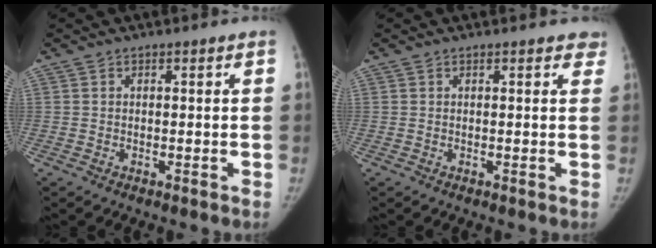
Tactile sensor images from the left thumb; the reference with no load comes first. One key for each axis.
{"total": 2.0, "fx": 1.6, "fy": 1.1, "fz": 0.5, "tx": 0.020, "ty": -0.005, "tz": 0.003}